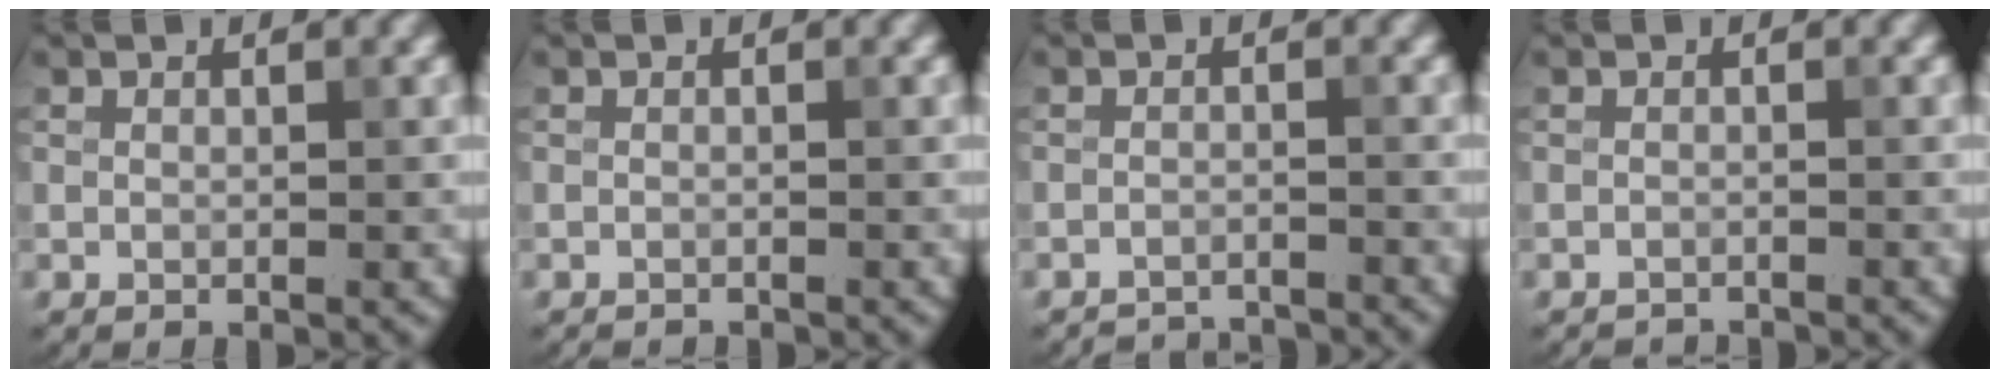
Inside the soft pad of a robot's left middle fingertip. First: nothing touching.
{"total": 1.4, "force": [-1.4, 0.1, 0.2], "torque": [0.005, -0.007, -0.021]}
{"total": 4.4, "force": [-4.4, 0.4, 0.6], "torque": [-0.007, -0.007, -0.068]}
{"total": 2.6, "force": [-2.6, 0.2, 0.3], "torque": [0.002, -0.012, -0.039]}